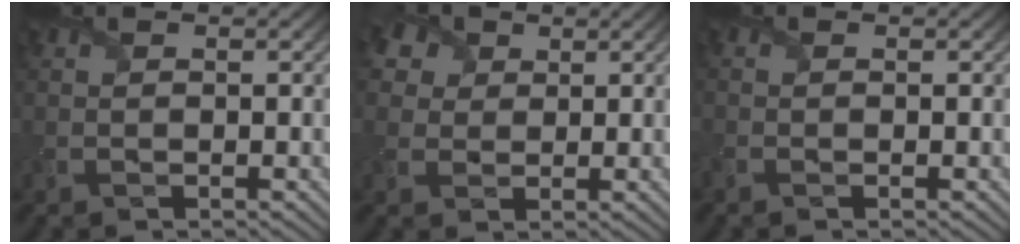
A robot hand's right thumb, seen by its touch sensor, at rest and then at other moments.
{"total": 6.6, "force": [3.4, 4.8, 3.1], "torque": [-0.102, 0.025, 0.047]}
{"total": 1.2, "force": [-0.5, 0.8, 0.7], "torque": [-0.019, -0.005, -0.012]}